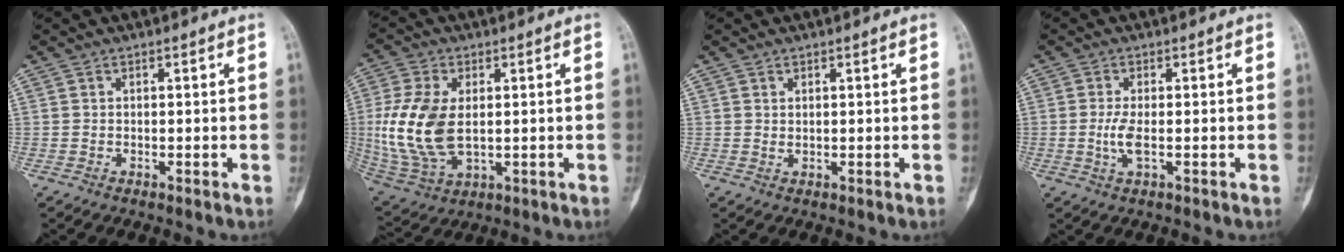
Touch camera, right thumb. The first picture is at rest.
{"total": 14.9, "force": [0.7, 8.7, 12.0], "torque": [-0.260, -0.008, 0.026]}
{"total": 0.6, "force": [0.3, 0.2, 0.4], "torque": [-0.006, -0.003, 0.006]}
{"total": 3.2, "force": [-0.4, 1.0, 3.1], "torque": [-0.076, -0.007, -0.007]}